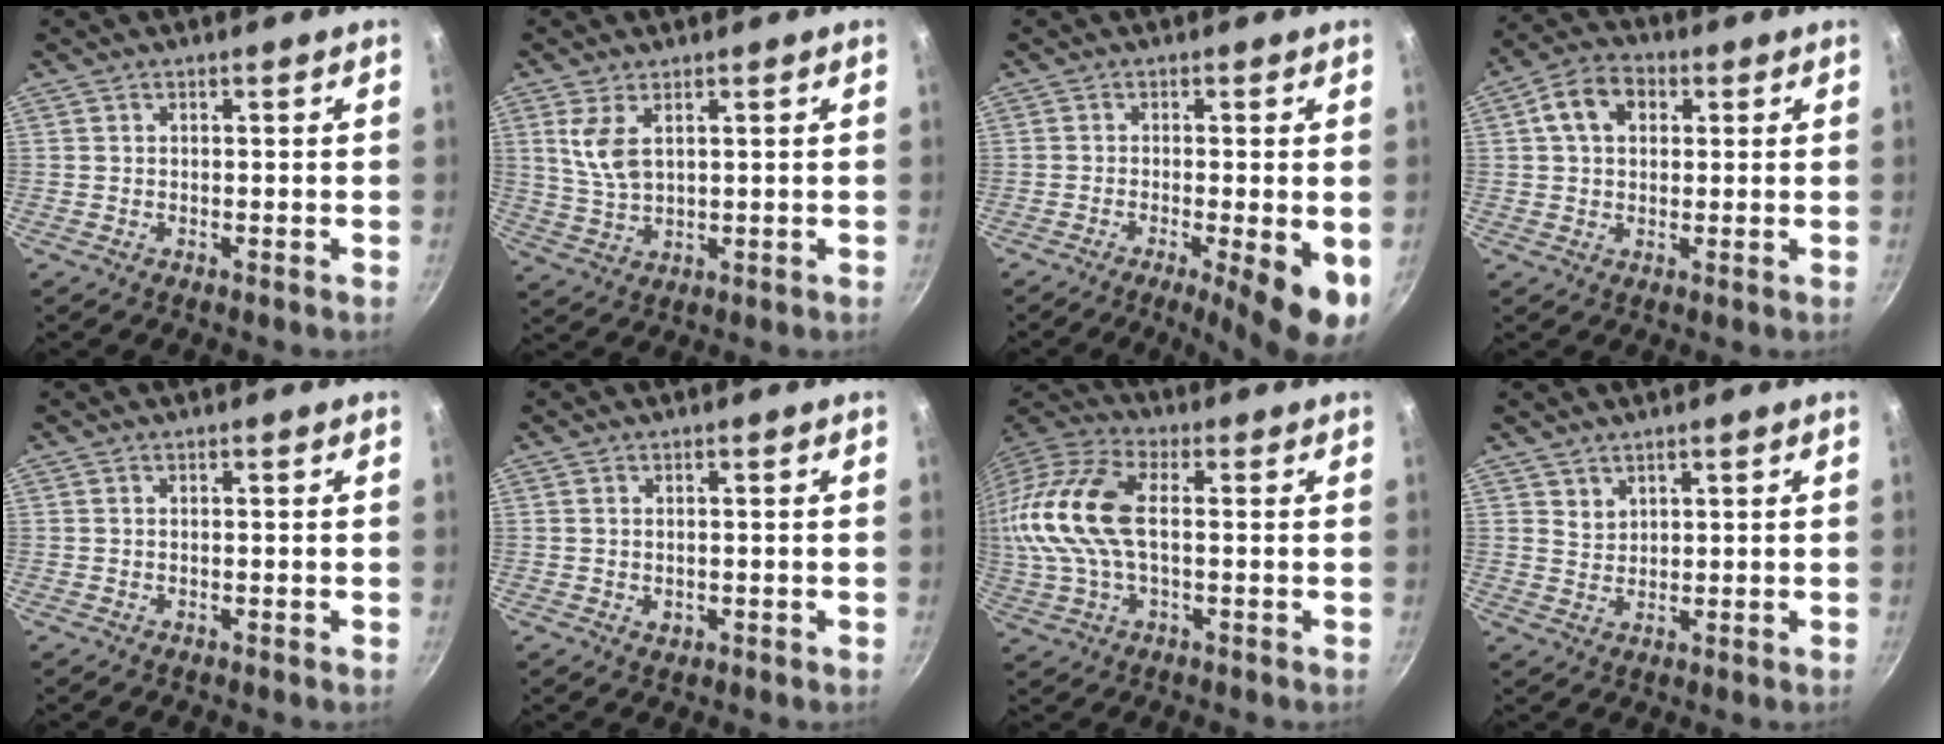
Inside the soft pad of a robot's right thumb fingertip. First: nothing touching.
{"total": 4.8, "force": [1.6, 2.7, 3.6], "torque": [-0.066, -0.008, 0.034]}
{"total": 9.5, "force": [-2.9, 1.9, 8.8], "torque": [-0.120, -0.004, -0.041]}
{"total": 8.4, "force": [2.3, 6.2, 5.3], "torque": [-0.071, 0.014, 0.026]}
{"total": 0.0}
{"total": 1.6, "force": [-0.1, 1.1, 1.2], "torque": [-0.017, -0.002, -0.001]}
{"total": 17.1, "force": [1.3, 9.1, 14.4], "torque": [-0.301, 0.023, 0.009]}
{"total": 2.3, "force": [1.7, 1.5, 0.4], "torque": [0.007, -0.004, 0.034]}